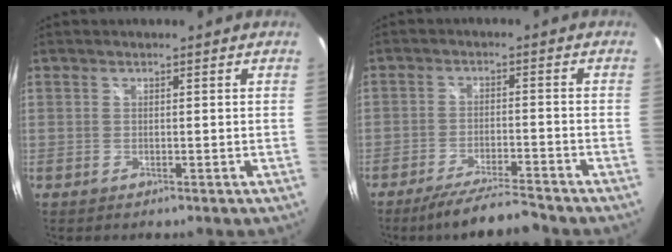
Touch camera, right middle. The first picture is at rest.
{"total": 8.9, "force": [-8.0, 0.2, 3.9], "torque": [-0.085, -0.006, -0.134]}